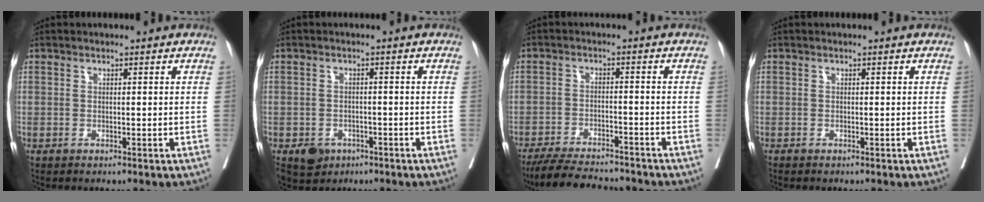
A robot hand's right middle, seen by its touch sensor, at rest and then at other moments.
{"total": 4.0, "force": [-2.3, 3.1, 1.3], "torque": [-0.014, 0.003, -0.029]}
{"total": 11.1, "force": [-10.2, 1.7, 4.0], "torque": [-0.064, -0.005, -0.155]}
{"total": 0.0}